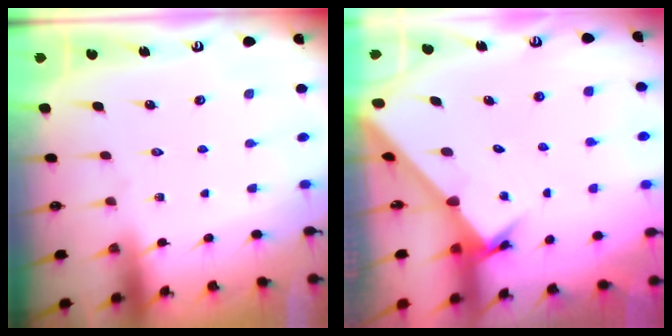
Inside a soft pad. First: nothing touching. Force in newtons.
{"total": 3.6, "press": 3.5, "slide": 0.4}